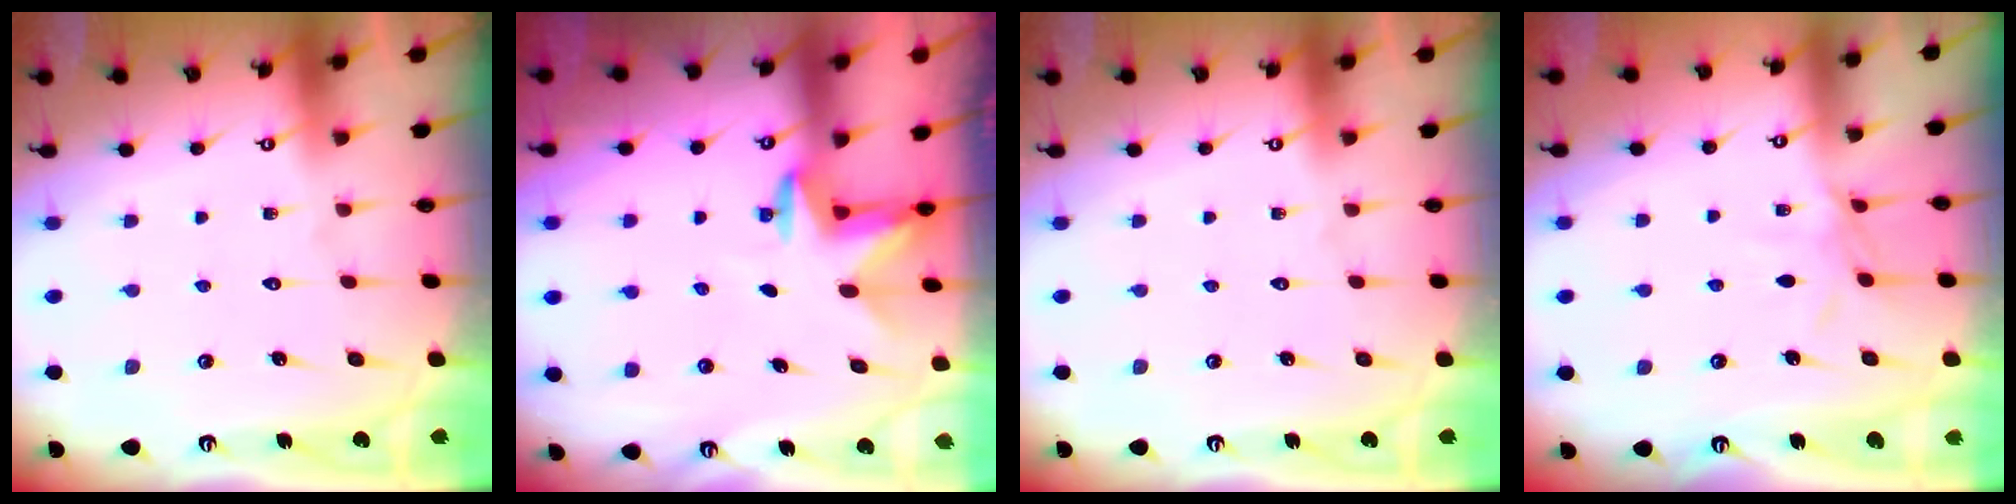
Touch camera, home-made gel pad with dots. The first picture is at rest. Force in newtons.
{"total": 3.2, "press": 3.1, "slide": 0.7}
{"total": 0.0}
{"total": 5.5, "press": 5.5, "slide": 0.3}